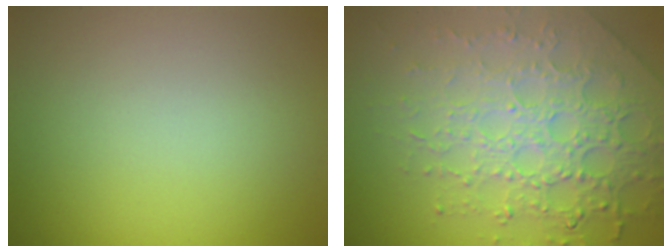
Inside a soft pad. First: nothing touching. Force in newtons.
{"total": 7.9, "press": 5.6, "slide": 5.6}